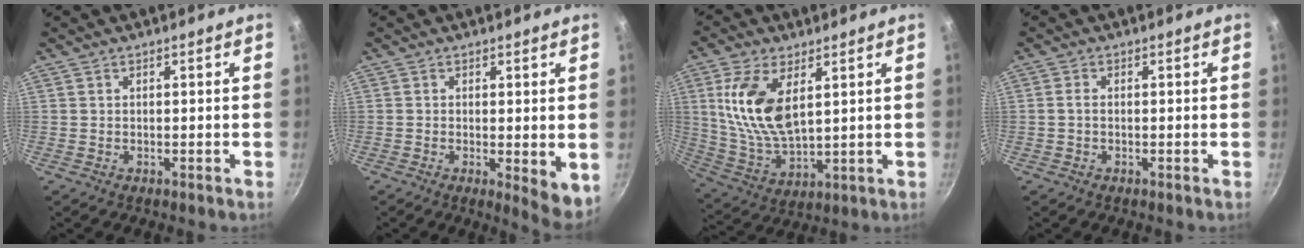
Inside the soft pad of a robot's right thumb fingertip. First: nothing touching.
{"total": 5.8, "force": [-0.3, 2.0, 5.4], "torque": [-0.067, -0.015, -0.002]}
{"total": 14.0, "force": [4.1, 7.1, 11.4], "torque": [-0.220, -0.023, 0.090]}
{"total": 1.3, "force": [-0.2, 0.8, 1.0], "torque": [-0.019, 0.006, -0.005]}